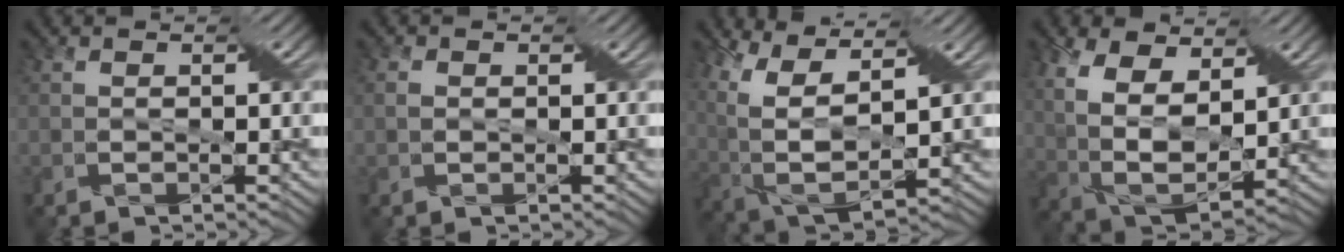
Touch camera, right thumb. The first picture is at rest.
{"total": 1.1, "force": [0.1, 0.8, 0.7], "torque": [-0.018, 0.004, 0.000]}
{"total": 12.4, "force": [4.6, 5.7, 10.0], "torque": [-0.245, 0.008, 0.090]}
{"total": 12.0, "force": [4.4, 6.6, 9.0], "torque": [-0.218, 0.006, 0.083]}